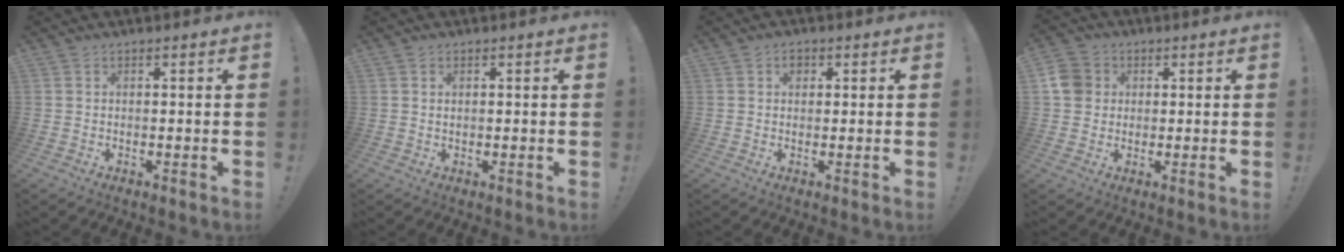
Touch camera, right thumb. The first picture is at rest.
{"total": 0.8, "force": [0.5, 0.5, 0.5], "torque": [-0.013, 0.002, 0.011]}
{"total": 2.4, "force": [0.9, 1.8, 1.3], "torque": [-0.003, -0.004, 0.012]}
{"total": 7.0, "force": [1.4, 6.4, 2.5], "torque": [-0.042, 0.006, 0.029]}